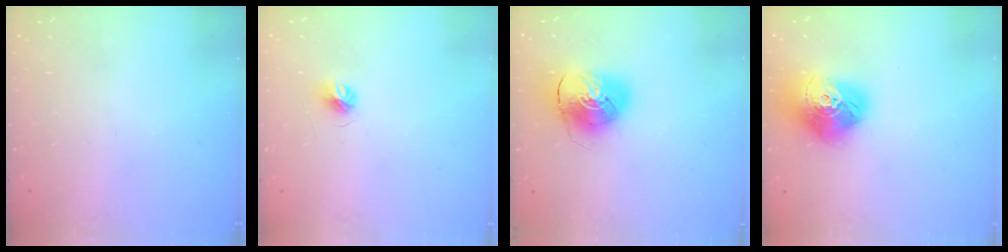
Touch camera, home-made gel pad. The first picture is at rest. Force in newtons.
{"total": 4.5, "press": 4.5, "slide": 0.4}
{"total": 10.4, "press": 10.3, "slide": 1.8}
{"total": 17.6, "press": 17.6, "slide": 1.6}